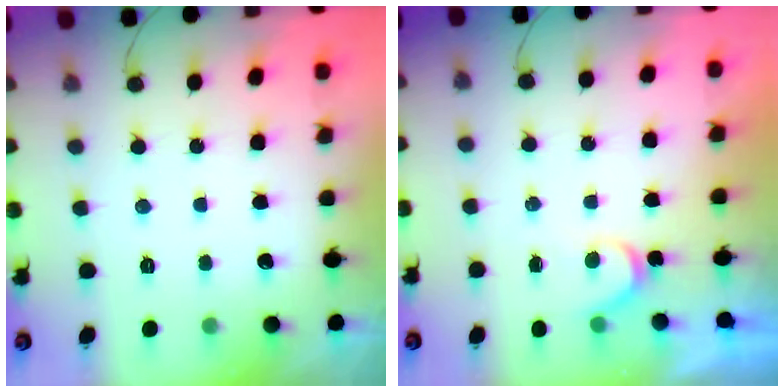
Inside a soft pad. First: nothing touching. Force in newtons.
{"total": 3.8, "press": 3.8, "slide": 0.3}